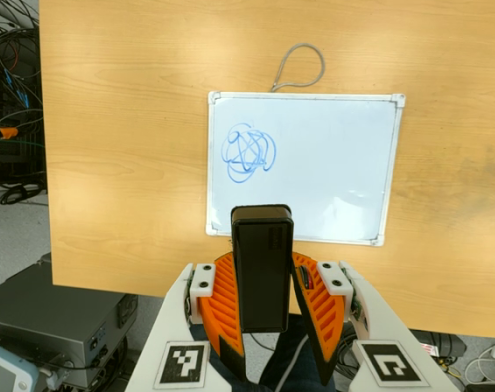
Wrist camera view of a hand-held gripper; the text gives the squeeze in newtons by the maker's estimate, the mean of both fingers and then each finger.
{"total": 5.3, "left": 5.0, "right": 5.7}